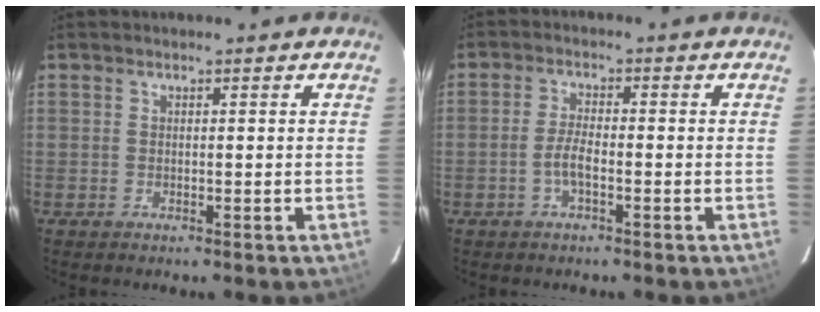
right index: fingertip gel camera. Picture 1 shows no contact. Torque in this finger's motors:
{"motor_torque": [0.23, -0.13, 0.32, 0.07]}